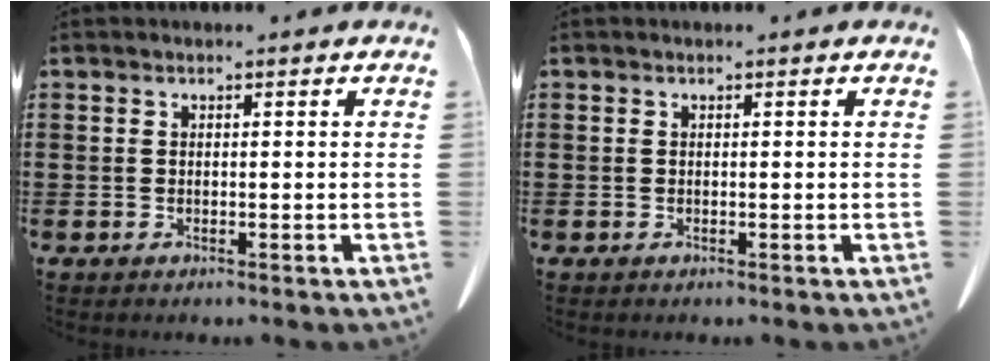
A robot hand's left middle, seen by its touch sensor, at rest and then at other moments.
{"total": 0.0}